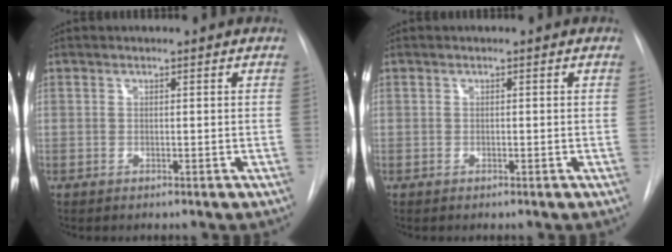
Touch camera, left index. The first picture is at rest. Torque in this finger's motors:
{"motor_torque": [-0.45, 0.24, 0.00, -0.01]}